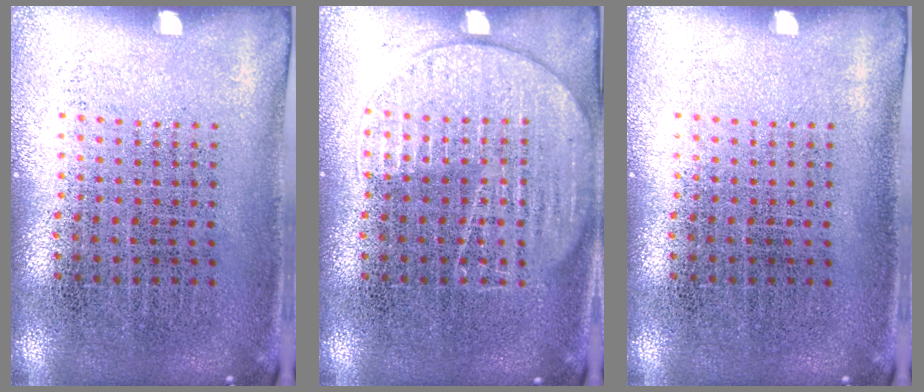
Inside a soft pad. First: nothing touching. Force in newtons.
{"total": 2.4, "press": 2.4, "slide": 0.2}
{"total": 0.0}